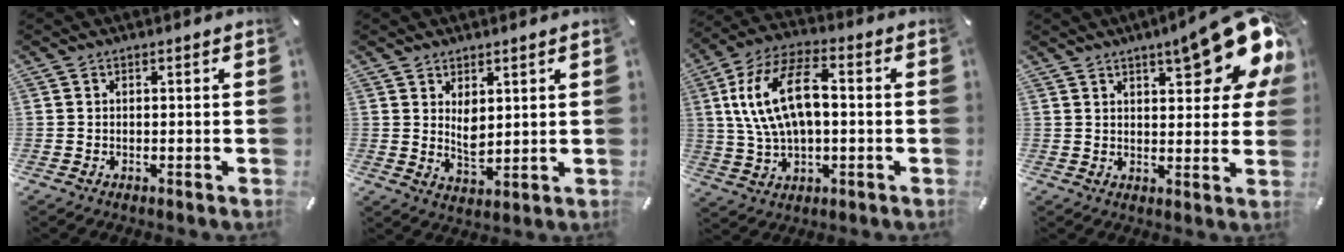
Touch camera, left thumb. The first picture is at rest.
{"total": 4.6, "force": [2.1, 2.6, 3.2], "torque": [-0.050, -0.013, 0.037]}
{"total": 15.2, "force": [2.2, 8.6, 12.3], "torque": [-0.256, 0.016, 0.041]}
{"total": 16.8, "force": [10.2, 5.3, 12.2], "torque": [-0.161, -0.065, 0.165]}